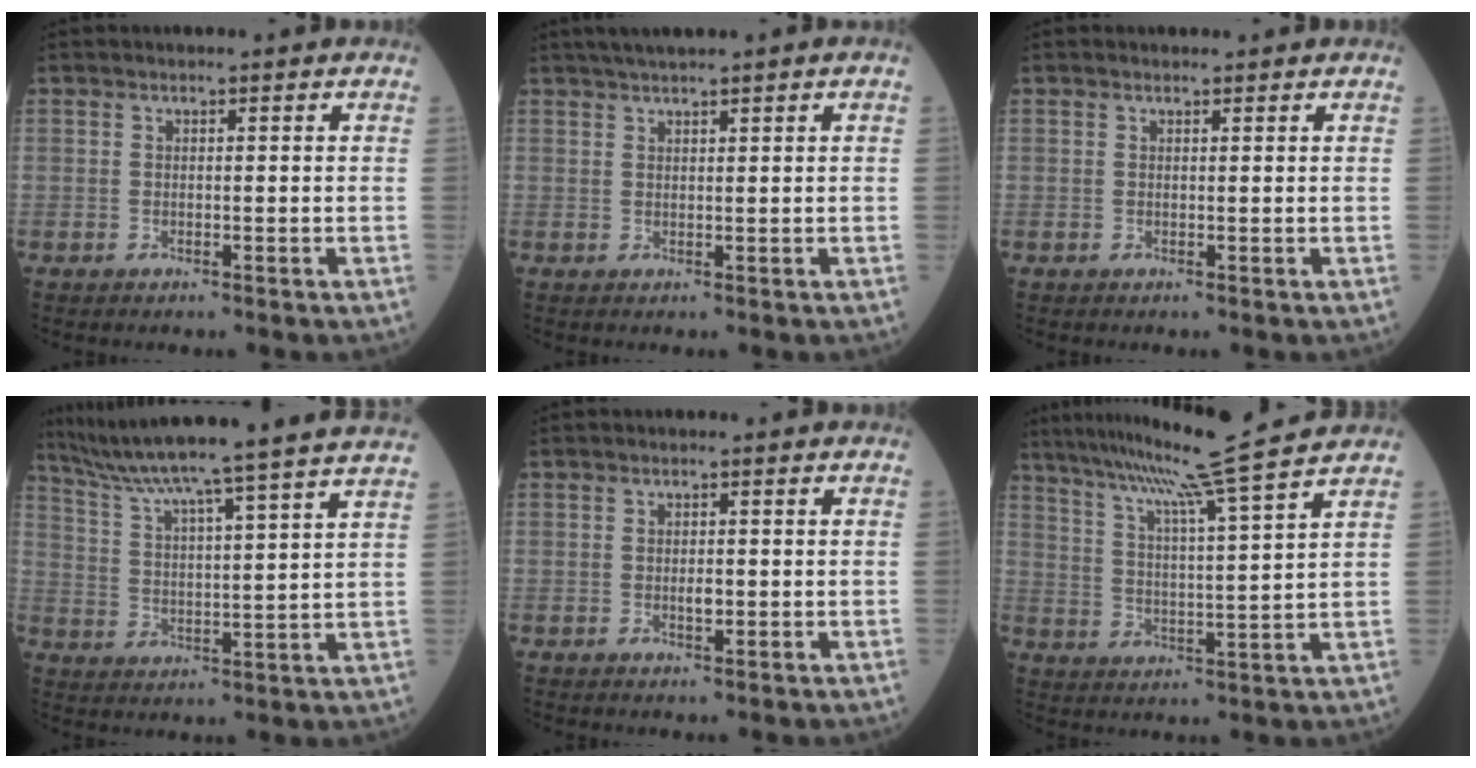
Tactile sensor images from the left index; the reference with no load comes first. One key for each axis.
{"total": 3.5, "fx": 2.8, "fy": -0.5, "fz": 2.0, "tx": -0.034, "ty": 0.018, "tz": 0.052}
{"total": 1.2, "fx": 1.1, "fy": 0.2, "fz": 0.3, "tx": -0.007, "ty": 0.006, "tz": 0.016}
{"total": 23.1, "fx": 20.4, "fy": -2.7, "fz": 10.4, "tx": -0.177, "ty": -0.031, "tz": 0.286}
{"total": 1.1, "fx": -0.1, "fy": 0.5, "fz": 1.0, "tx": -0.016, "ty": -0.002, "tz": 0.000}
{"total": 15.4, "fx": 13.2, "fy": -2.9, "fz": 7.5, "tx": -0.133, "ty": -0.011, "tz": 0.197}